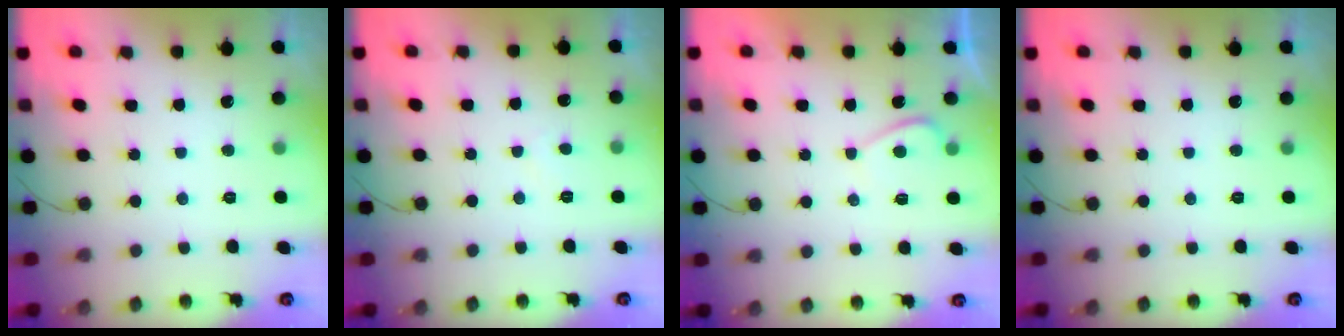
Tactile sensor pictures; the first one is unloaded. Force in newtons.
{"total": 2.0, "press": 2.0, "slide": 0.5}
{"total": 0.0}
{"total": 0.0}